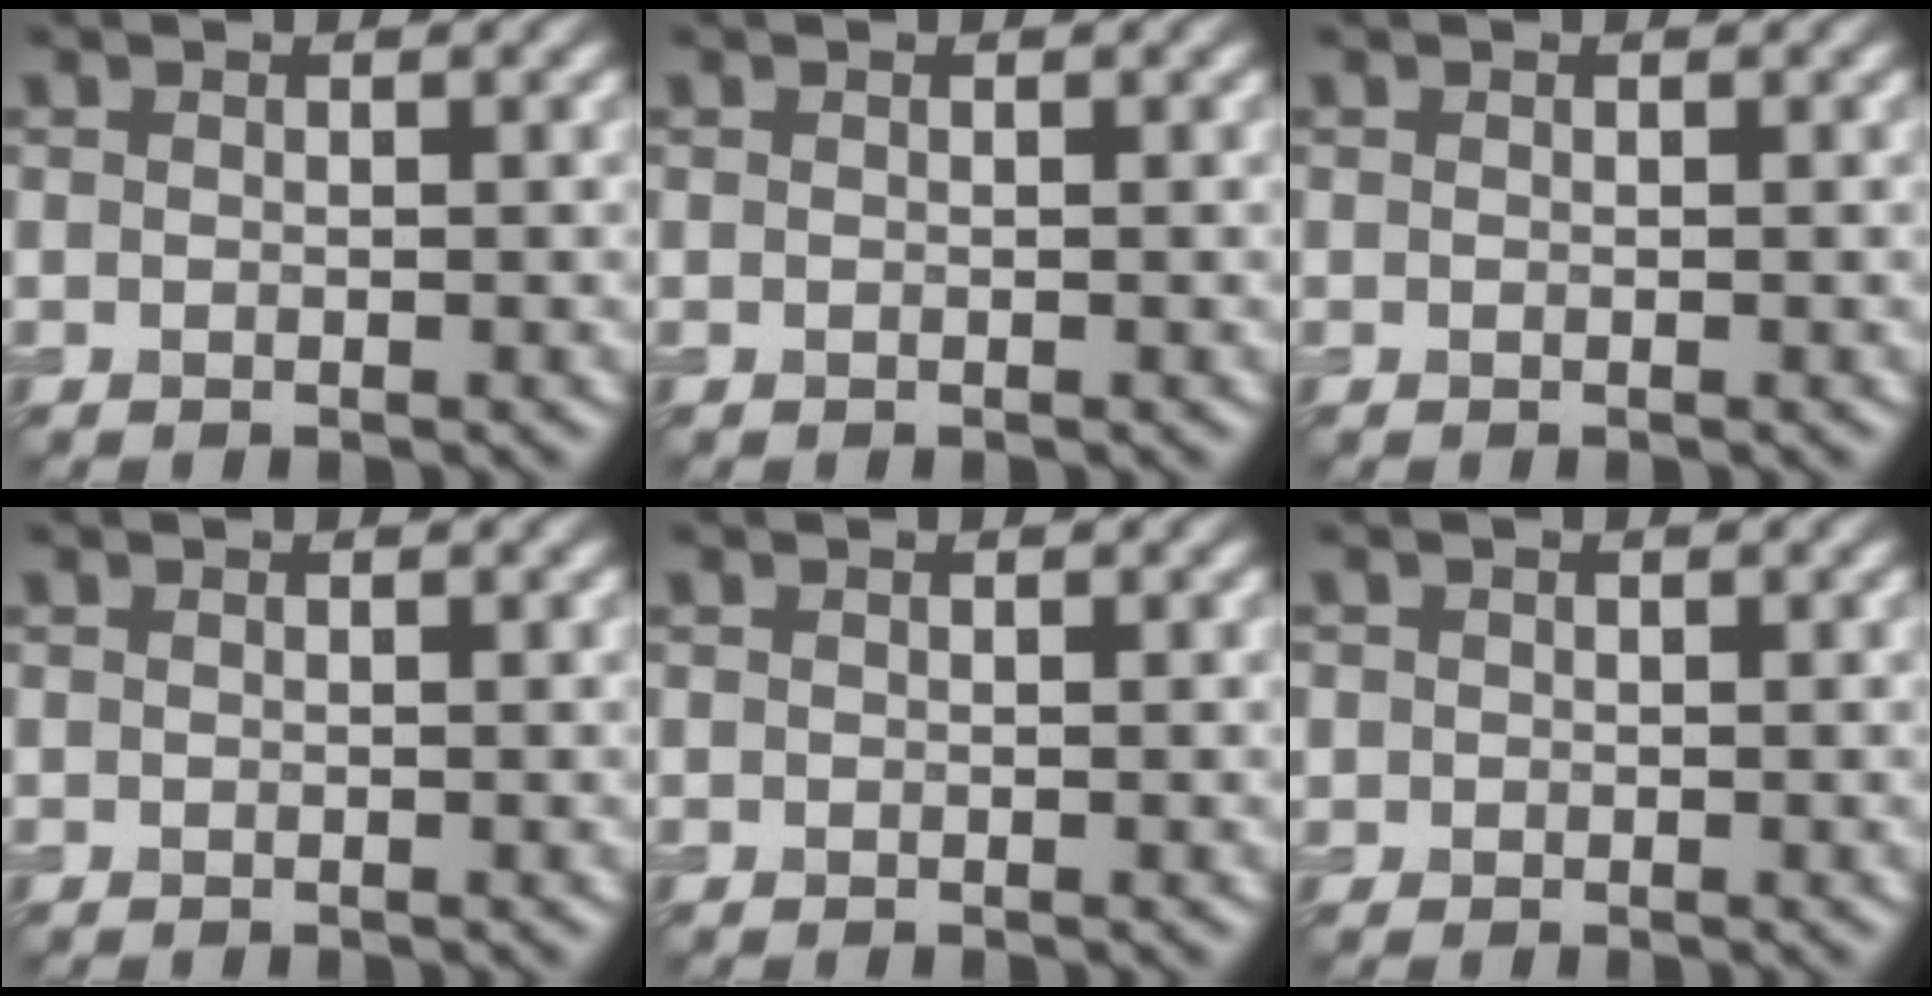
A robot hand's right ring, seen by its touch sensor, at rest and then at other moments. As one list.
[{"total": 0.0}, {"total": 0.0}, {"total": 0.0}, {"total": 0.0}, {"total": 0.9, "force": [0.1, 0.9, 0.1], "torque": [0.007, -0.001, -0.002]}]